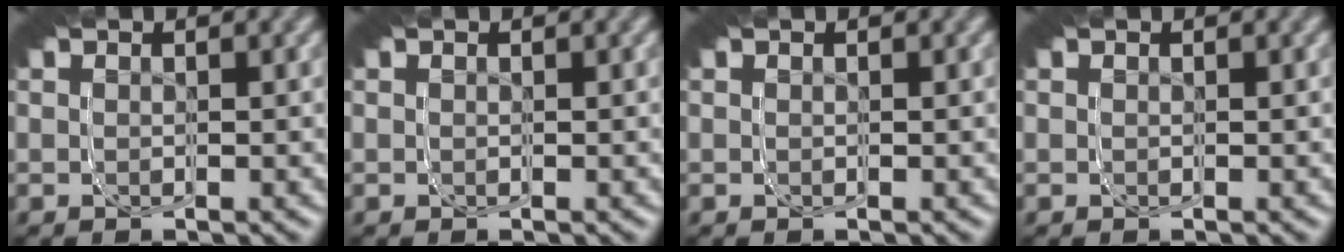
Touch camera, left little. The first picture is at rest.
{"total": 0.0}
{"total": 0.0}
{"total": 0.0}